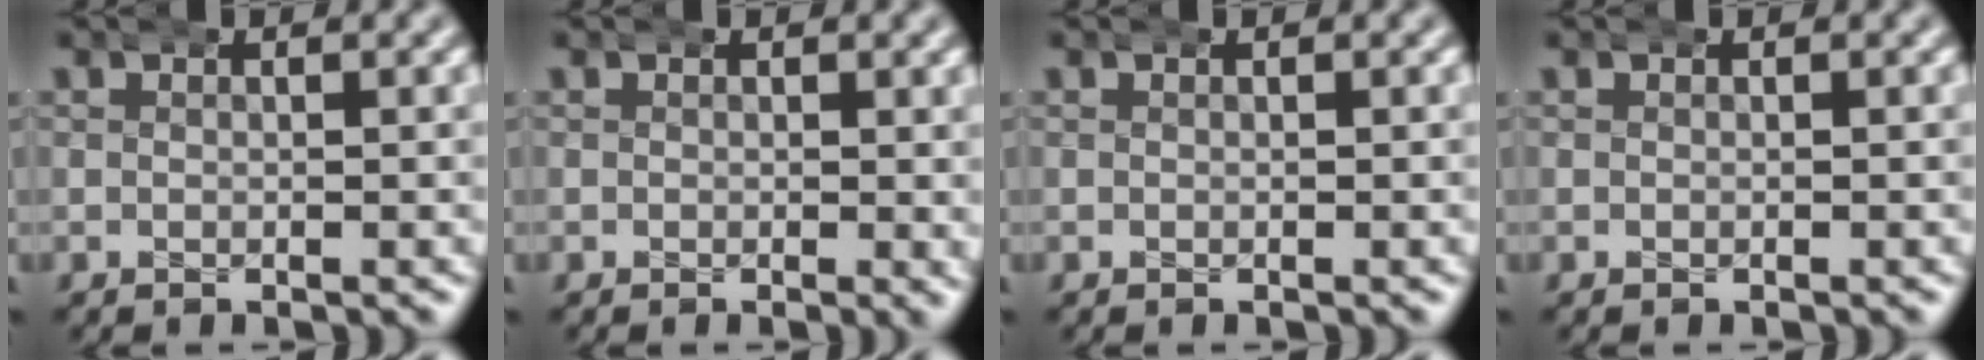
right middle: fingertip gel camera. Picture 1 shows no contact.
{"total": 0.8, "force": [0.3, 0.0, 0.7], "torque": [-0.005, -0.001, 0.003]}
{"total": 0.0}
{"total": 0.0}